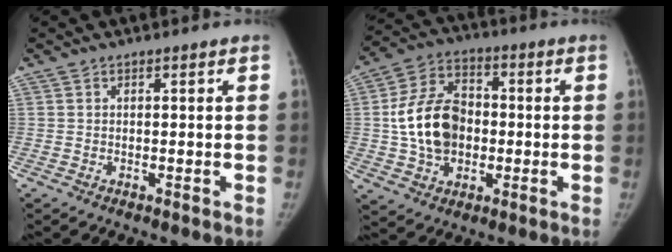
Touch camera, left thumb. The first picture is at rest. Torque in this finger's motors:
{"motor_torque": [1.02, 2.59, 0.92, -0.81, 0.33]}